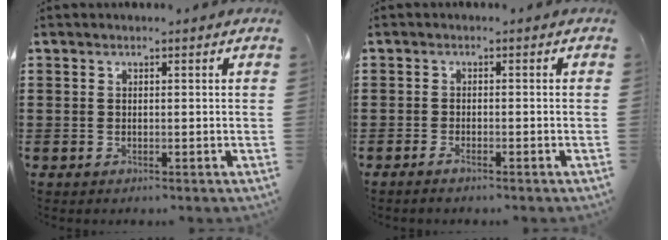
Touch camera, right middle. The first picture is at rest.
{"total": 1.1, "force": [-0.9, 0.2, 0.7], "torque": [-0.013, -0.002, -0.018]}